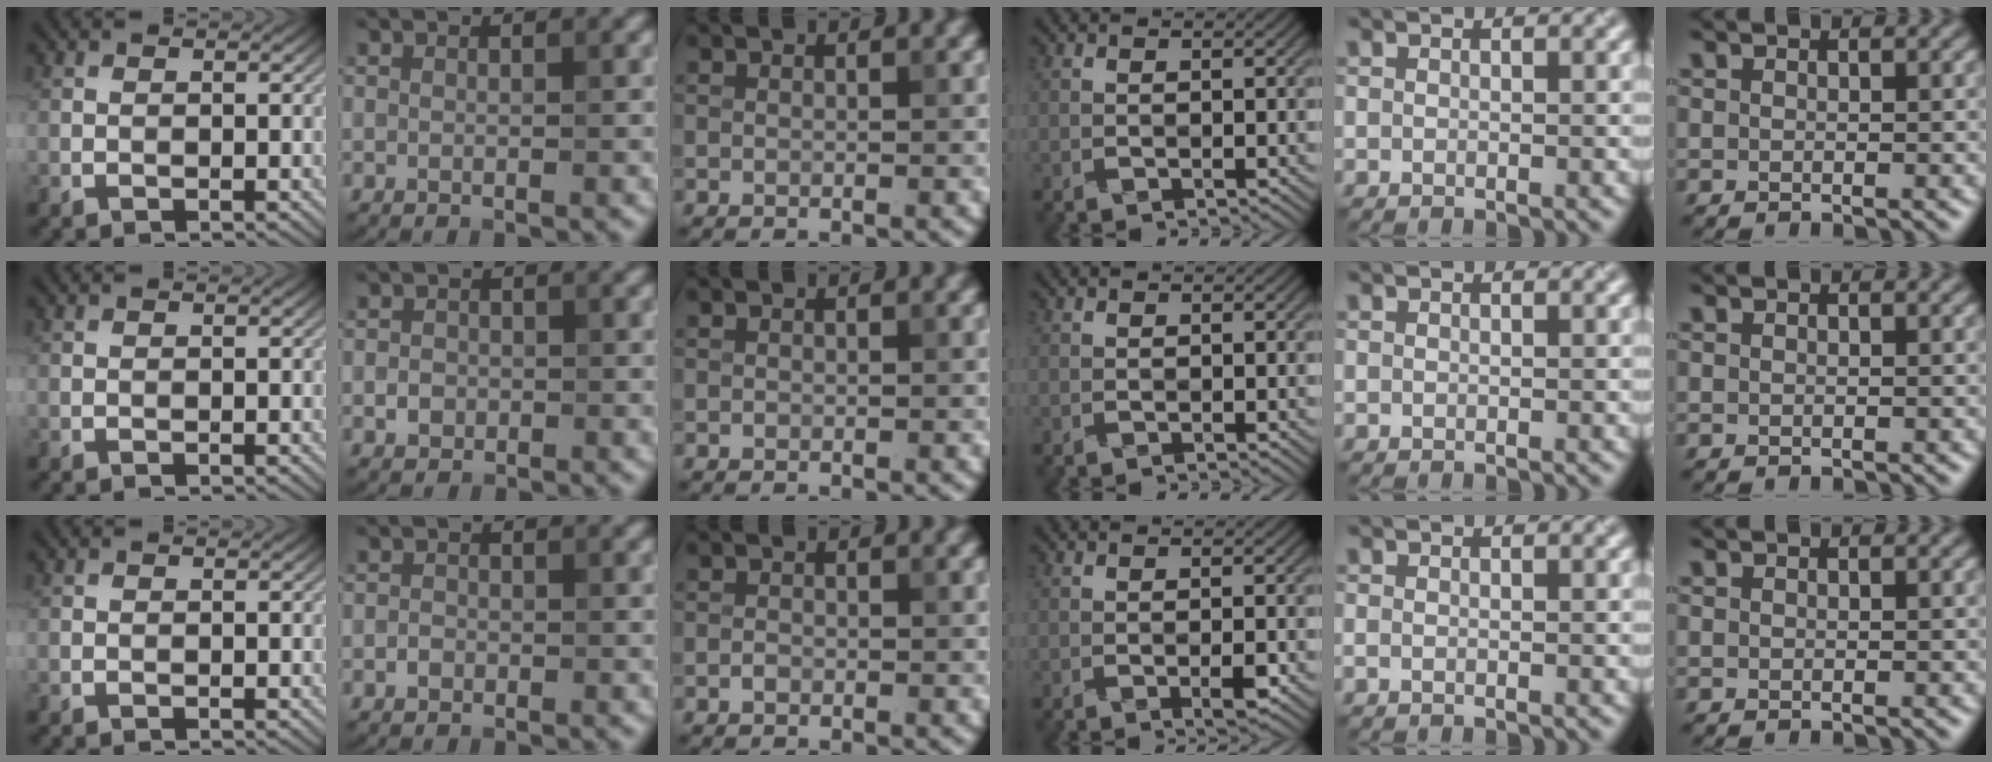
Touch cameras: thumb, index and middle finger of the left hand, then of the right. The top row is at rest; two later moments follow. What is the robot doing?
{"motion": "fold", "object": "handkerchief"}